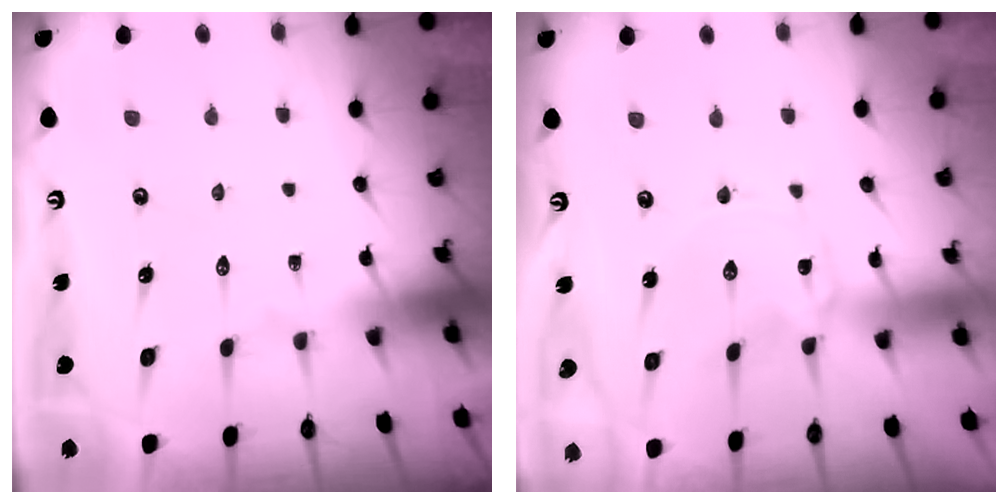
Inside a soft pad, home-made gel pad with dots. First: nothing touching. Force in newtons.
{"total": 0.0}